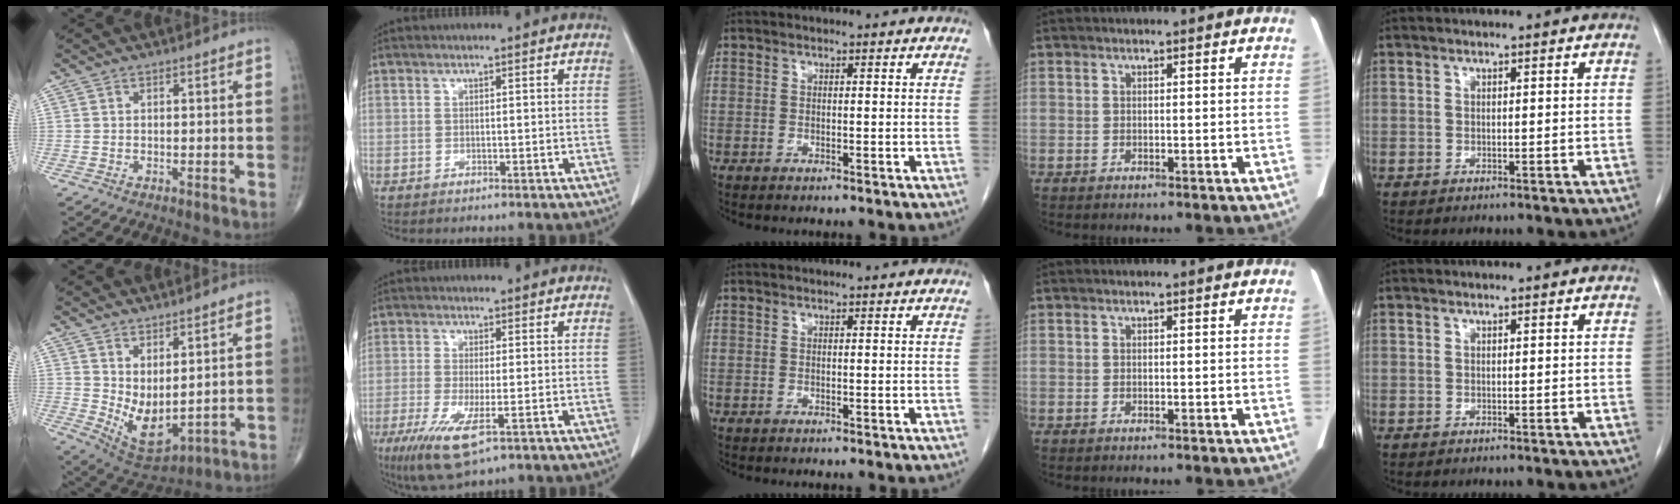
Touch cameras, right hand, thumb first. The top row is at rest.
{"thumb": {"total": 9.6, "force": [1.9, 4.6, 8.3], "torque": [-0.136, -0.033, 0.058]}, "index": {"total": 8.0, "force": [-3.4, 1.7, 7.0], "torque": [-0.140, -0.025, -0.056]}}